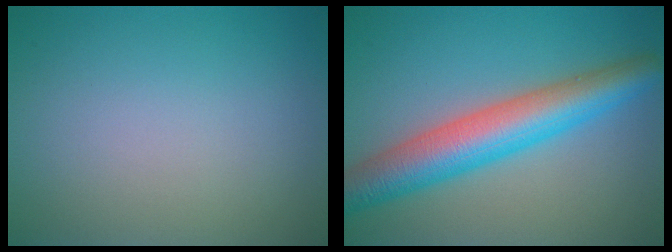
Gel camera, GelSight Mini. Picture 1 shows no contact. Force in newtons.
{"total": 7.5, "press": 7.5, "slide": 0.1}